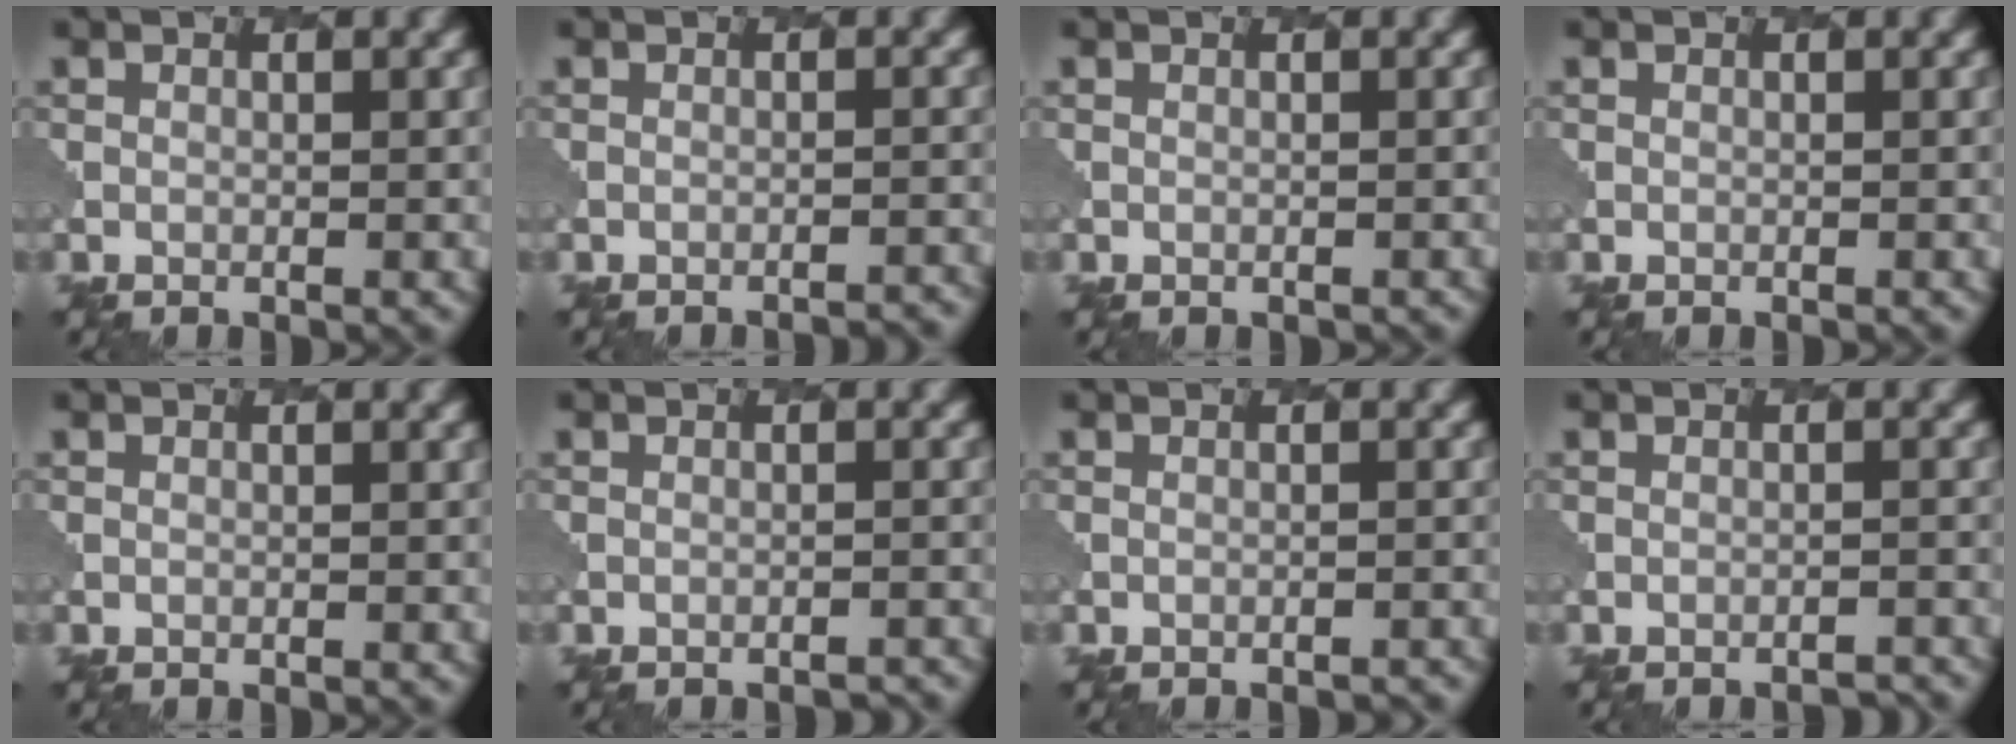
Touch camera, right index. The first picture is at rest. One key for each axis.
{"total": 2.5, "fx": -2.4, "fy": 0.4, "fz": 0.7, "tx": 0.000, "ty": 0.017, "tz": -0.034}
{"total": 0.6, "fx": -0.5, "fy": 0.2, "fz": 0.0, "tx": 0.002, "ty": -0.003, "tz": -0.004}
{"total": 0.0}
{"total": 0.0}
{"total": 2.2, "fx": -2.1, "fy": 0.4, "fz": 0.5, "tx": 0.003, "ty": 0.014, "tz": -0.029}
{"total": 2.0, "fx": -1.9, "fy": 0.4, "fz": 0.6, "tx": 0.004, "ty": 0.013, "tz": -0.025}
{"total": 2.5, "fx": -2.4, "fy": 0.4, "fz": 0.5, "tx": 0.002, "ty": 0.017, "tz": -0.035}